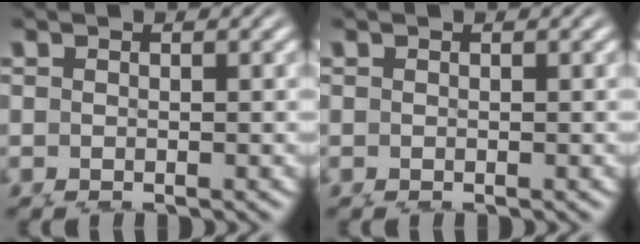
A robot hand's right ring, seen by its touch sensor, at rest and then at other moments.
{"total": 0.0}